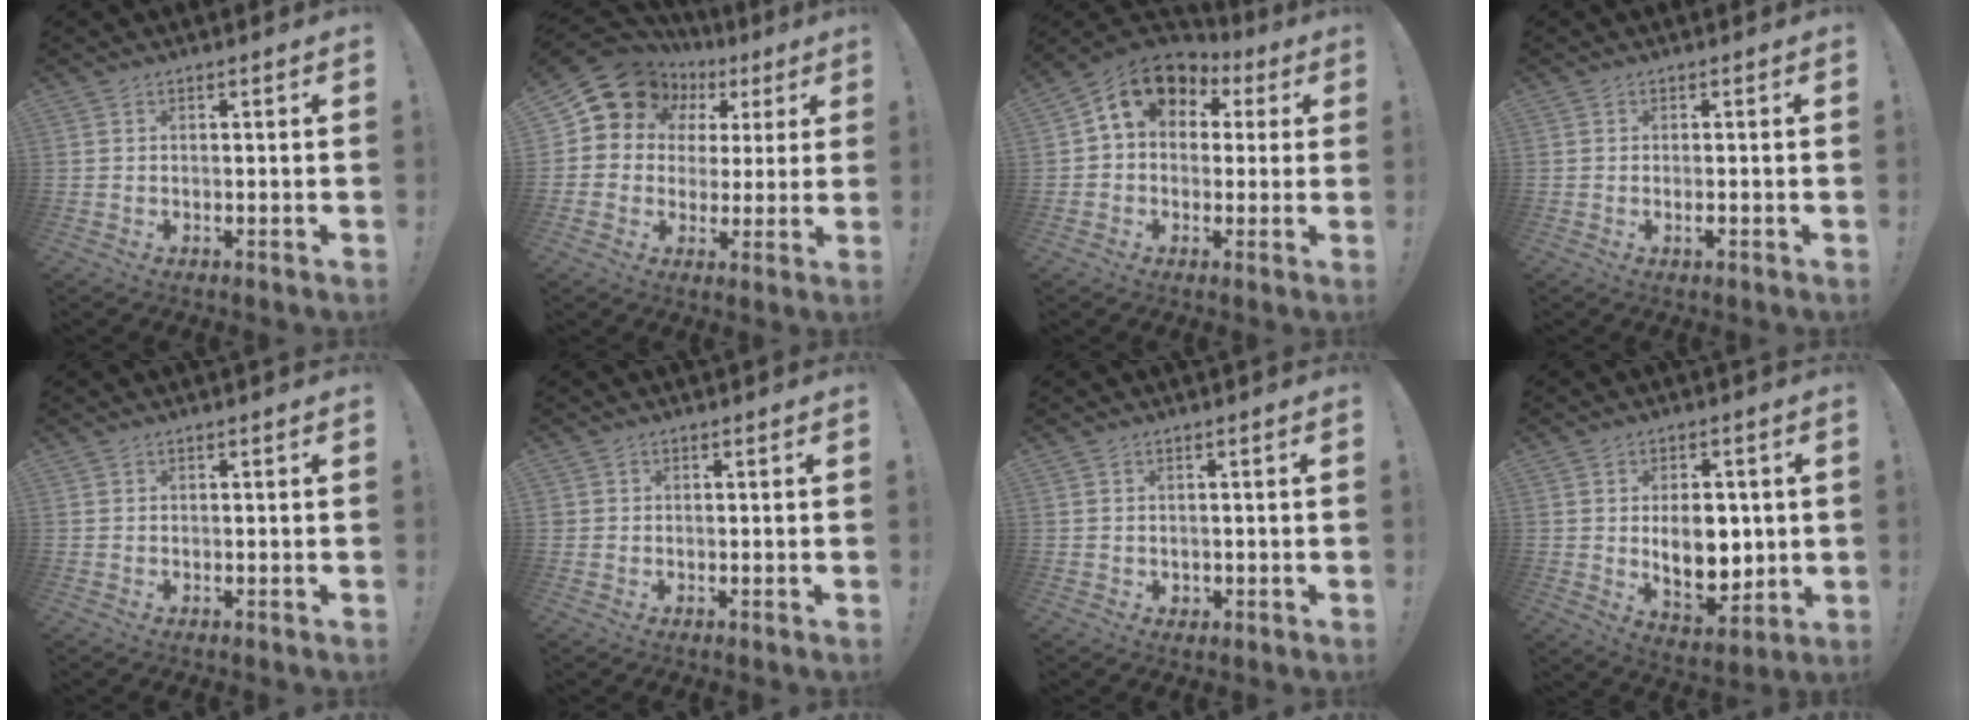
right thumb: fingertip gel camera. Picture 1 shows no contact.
{"total": 13.8, "force": [7.3, 10.4, 5.4], "torque": [-0.085, -0.043, 0.144]}
{"total": 11.2, "force": [4.2, 8.3, 6.1], "torque": [-0.096, -0.011, 0.083]}
{"total": 1.4, "force": [-0.7, 0.2, 1.2], "torque": [-0.022, 0.002, -0.011]}
{"total": 0.0}
{"total": 1.0, "force": [0.2, 0.9, 0.0], "torque": [-0.003, 0.002, 0.005]}
{"total": 1.3, "force": [0.5, 1.2, 0.2], "torque": [0.000, -0.003, 0.008]}
{"total": 11.9, "force": [0.7, 8.2, 8.6], "torque": [-0.118, -0.014, 0.016]}